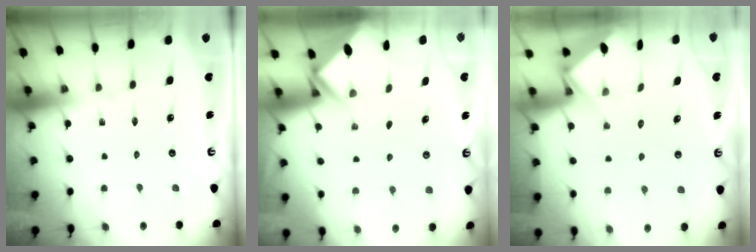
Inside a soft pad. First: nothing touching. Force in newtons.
{"total": 2.8, "press": 2.8, "slide": 0.1}
{"total": 3.9, "press": 3.9, "slide": 0.4}